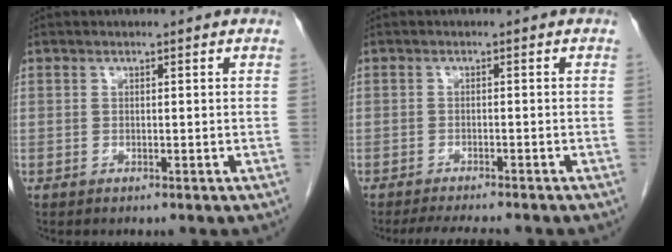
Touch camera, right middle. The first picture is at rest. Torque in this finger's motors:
{"motor_torque": [0.09, -0.06, 0.01, 0.01]}